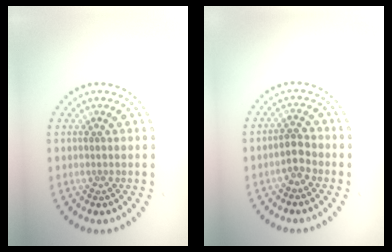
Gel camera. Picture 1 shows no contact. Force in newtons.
{"total": 1.9, "press": 1.7, "slide": 0.7}